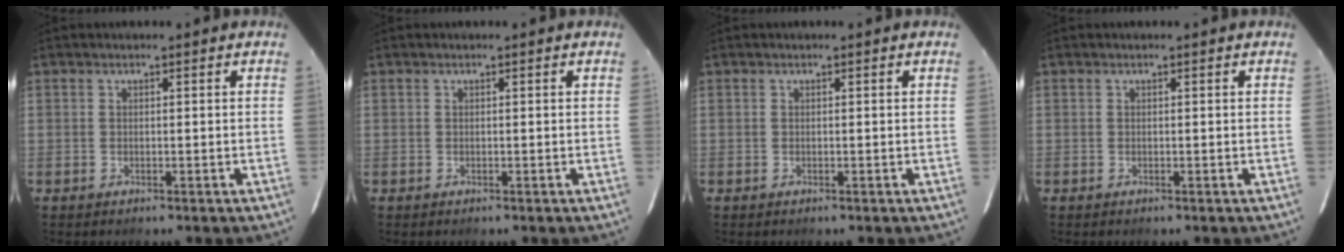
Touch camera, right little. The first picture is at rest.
{"total": 0.0}
{"total": 0.0}
{"total": 0.0}